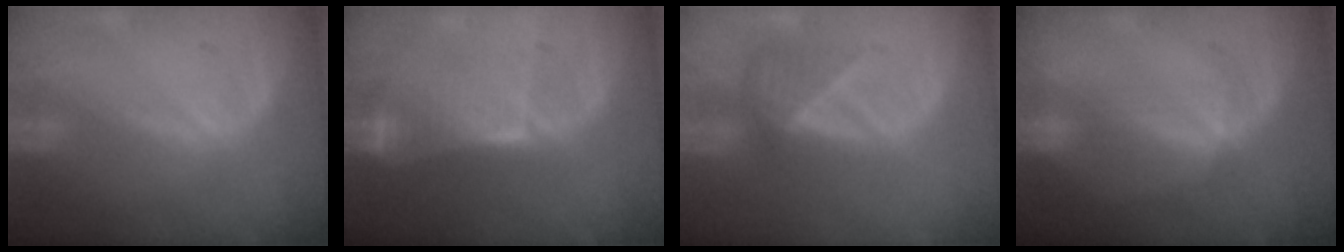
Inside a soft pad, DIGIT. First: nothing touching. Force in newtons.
{"total": 6.5, "press": 6.2, "slide": 2.0}
{"total": 3.5, "press": 3.5, "slide": 0.4}
{"total": 2.7, "press": 2.4, "slide": 1.2}